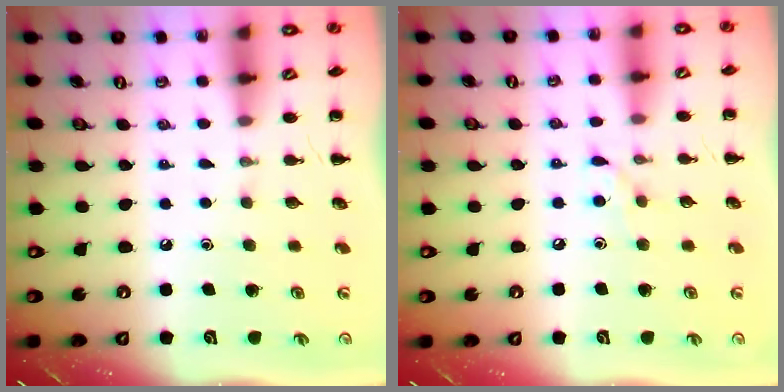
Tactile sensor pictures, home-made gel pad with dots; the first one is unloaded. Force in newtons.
{"total": 6.0, "press": 5.6, "slide": 2.1}